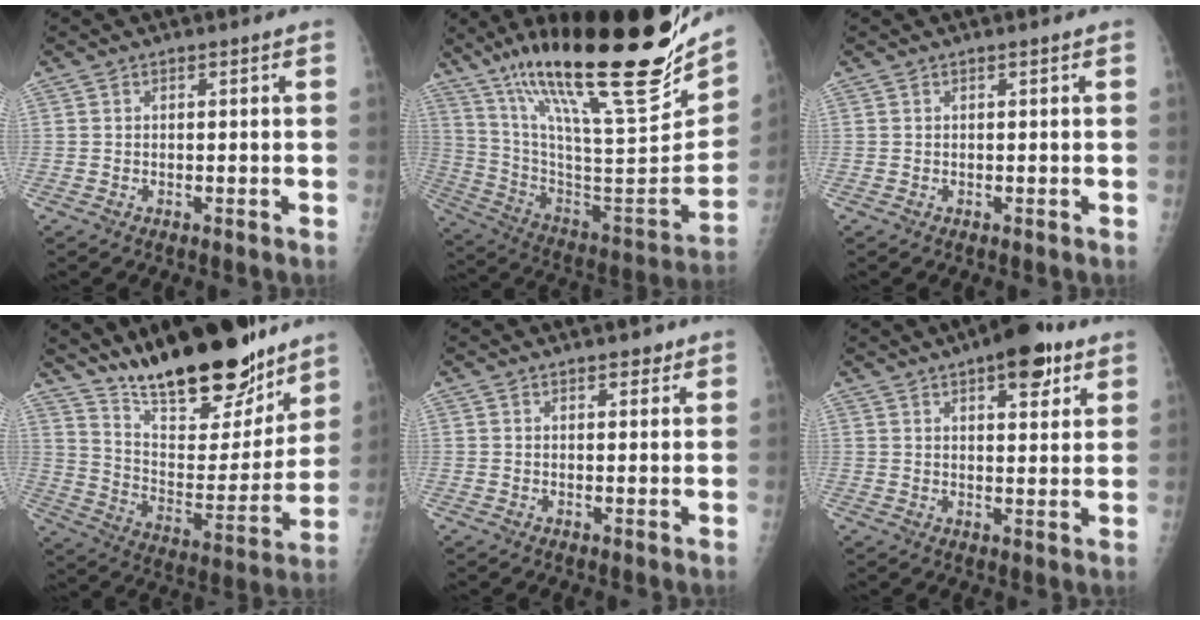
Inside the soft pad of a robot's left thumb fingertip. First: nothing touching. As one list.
[{"total": 33.5, "force": [22.6, 6.2, 24.0], "torque": [-0.364, -0.073, 0.375]}, {"total": 0.0}, {"total": 25.0, "force": [19.3, 8.2, 13.7], "torque": [-0.172, -0.098, 0.312]}, {"total": 2.4, "force": [1.7, 1.1, 1.3], "torque": [-0.005, -0.007, 0.020]}, {"total": 10.0, "force": [5.8, 3.9, 7.2], "torque": [-0.075, -0.022, 0.076]}]